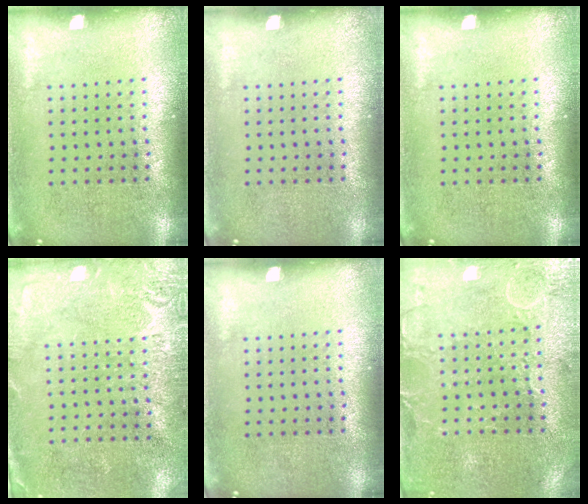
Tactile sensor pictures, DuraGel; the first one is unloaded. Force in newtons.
{"total": 0.0}
{"total": 0.0}
{"total": 2.8, "press": 2.6, "slide": 0.9}
{"total": 0.0}
{"total": 0.6, "press": 0.3, "slide": 0.5}